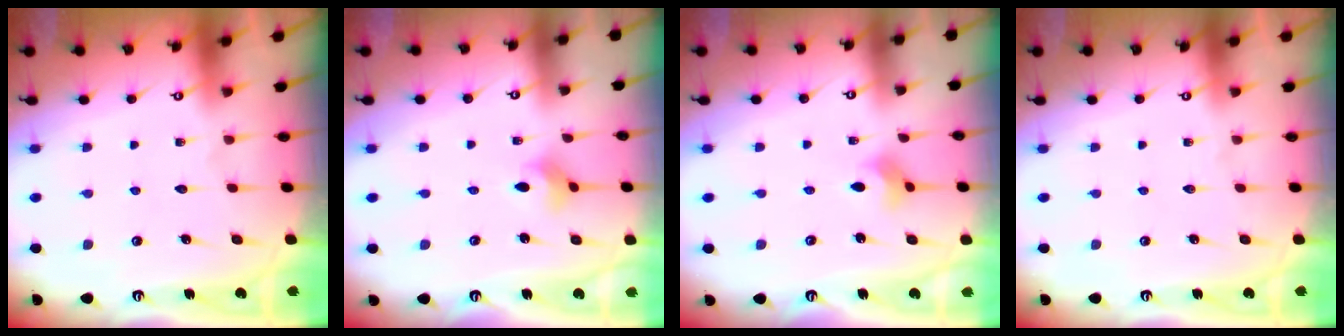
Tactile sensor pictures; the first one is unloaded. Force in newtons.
{"total": 2.9, "press": 2.9, "slide": 0.4}
{"total": 2.8, "press": 2.7, "slide": 0.4}
{"total": 0.0}